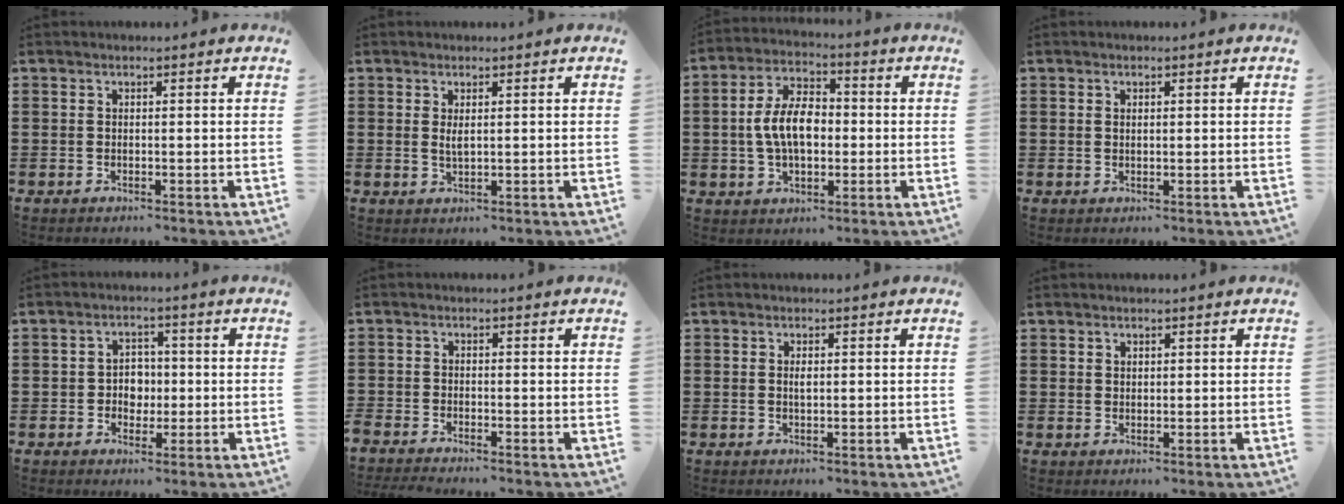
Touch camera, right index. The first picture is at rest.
{"total": 1.7, "force": [0.6, 0.5, 1.5], "torque": [-0.030, 0.002, 0.009]}
{"total": 8.4, "force": [-0.4, 4.8, 6.9], "torque": [-0.156, 0.007, -0.015]}
{"total": 0.7, "force": [0.2, 0.5, 0.4], "torque": [-0.009, 0.003, 0.004]}
{"total": 3.4, "force": [-0.4, 3.0, 1.6], "torque": [-0.031, 0.005, -0.014]}
{"total": 1.9, "force": [-1.9, -0.2, 0.1], "torque": [-0.014, -0.006, -0.042]}
{"total": 1.1, "force": [0.3, 0.4, 1.0], "torque": [-0.020, 0.002, 0.004]}
{"total": 1.2, "force": [0.9, 0.8, 0.1], "torque": [-0.004, 0.003, 0.018]}